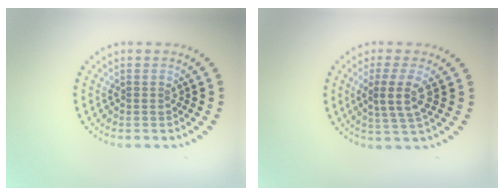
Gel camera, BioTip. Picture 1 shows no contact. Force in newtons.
{"total": 2.8, "press": 2.6, "slide": 1.2}